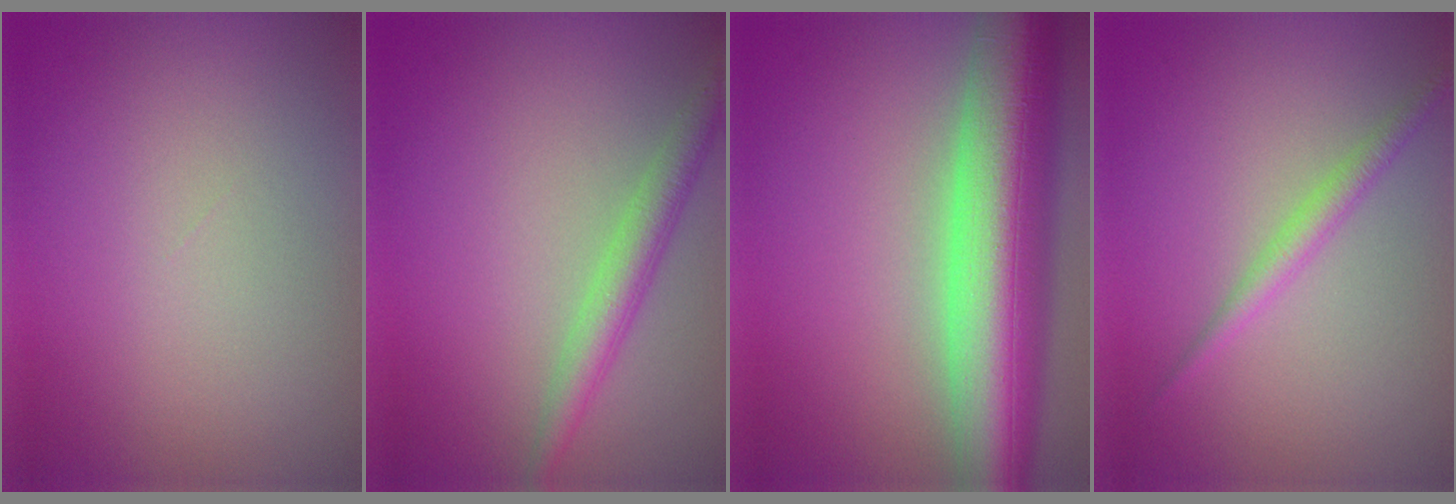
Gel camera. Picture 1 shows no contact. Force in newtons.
{"total": 3.0, "press": 3.0, "slide": 0.1}
{"total": 12.6, "press": 12.6, "slide": 0.7}
{"total": 1.8, "press": 1.8, "slide": 0.0}